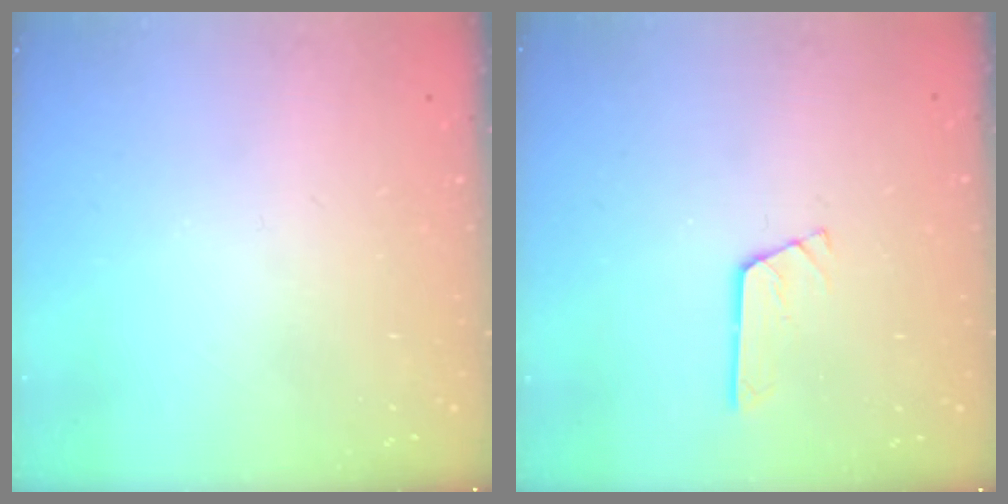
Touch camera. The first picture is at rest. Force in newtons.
{"total": 2.9, "press": 2.9, "slide": 0.1}